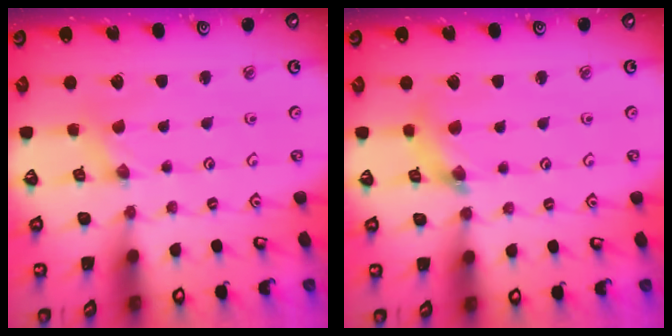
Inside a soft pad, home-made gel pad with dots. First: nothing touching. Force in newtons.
{"total": 5.6, "press": 5.6, "slide": 0.5}